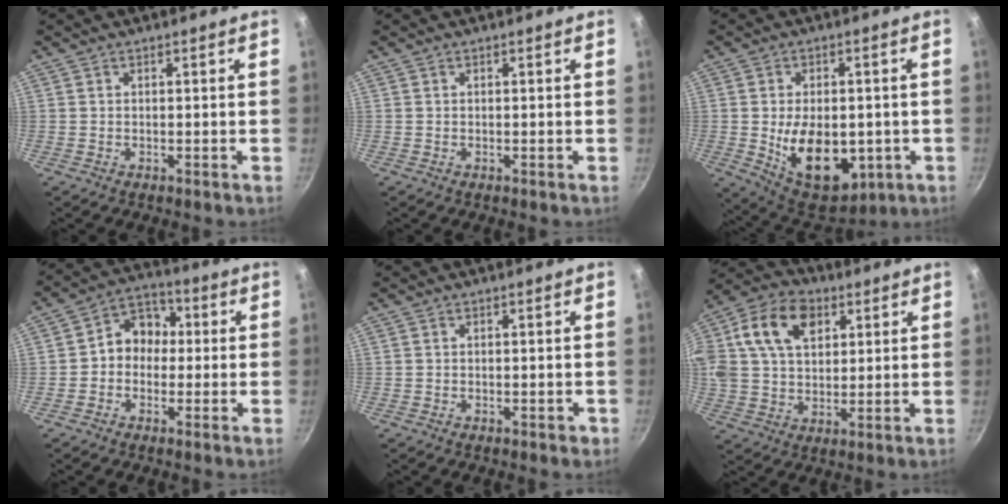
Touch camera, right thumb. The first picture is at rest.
{"total": 0.0}
{"total": 15.8, "force": [-2.5, 9.7, 12.1], "torque": [-0.153, -0.011, -0.018]}
{"total": 8.0, "force": [-0.2, 6.8, 4.3], "torque": [-0.019, 0.026, -0.024]}
{"total": 1.0, "force": [-0.5, 0.7, 0.4], "torque": [0.005, 0.011, -0.001]}
{"total": 20.4, "force": [6.9, 14.0, 13.2], "torque": [-0.264, 0.021, 0.112]}